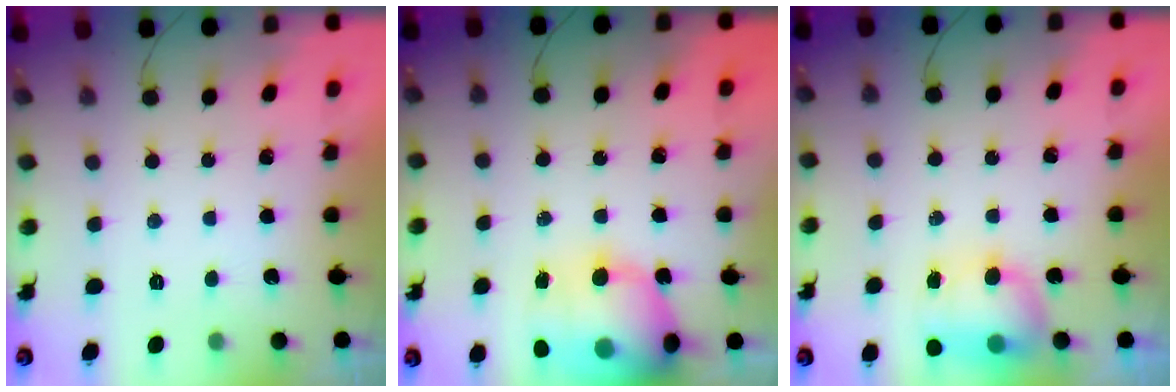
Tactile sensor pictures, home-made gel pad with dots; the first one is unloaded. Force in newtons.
{"total": 20.7, "press": 20.1, "slide": 5.1}
{"total": 9.1, "press": 8.1, "slide": 4.2}